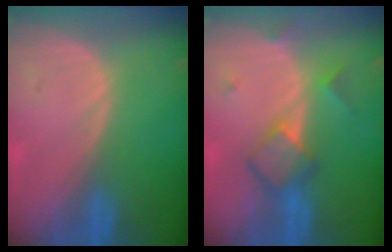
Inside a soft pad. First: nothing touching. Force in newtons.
{"total": 5.1, "press": 5.1, "slide": 0.6}